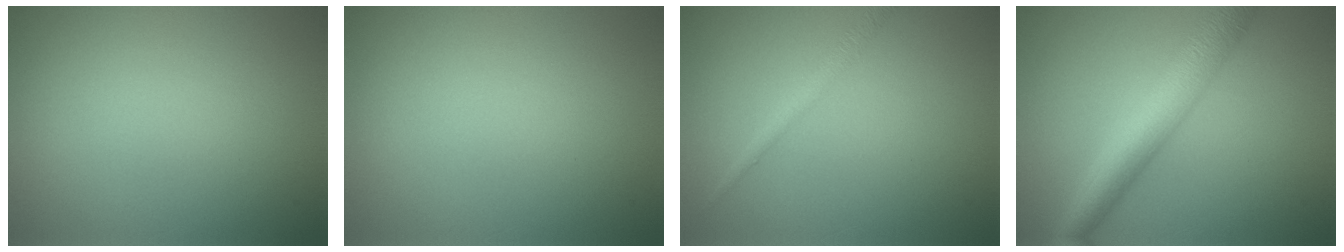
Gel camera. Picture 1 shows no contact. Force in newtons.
{"total": 0.0}
{"total": 1.6, "press": 1.6, "slide": 0.1}
{"total": 6.2, "press": 6.2, "slide": 0.1}